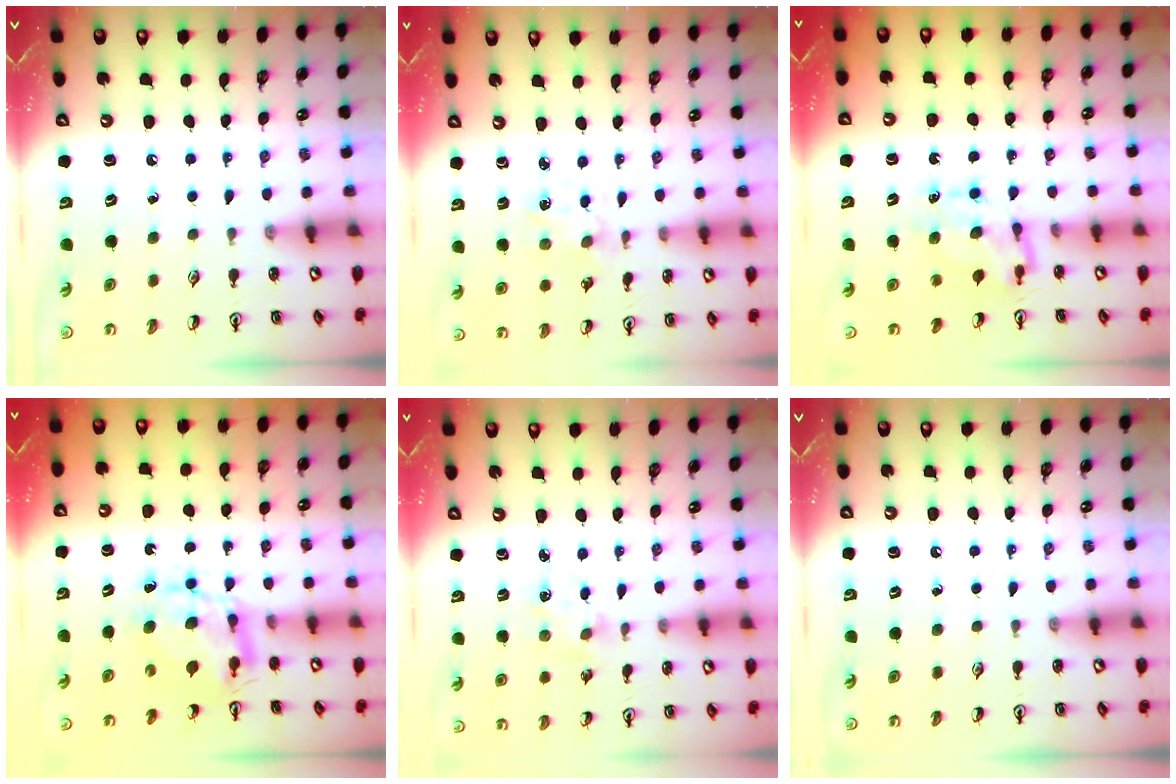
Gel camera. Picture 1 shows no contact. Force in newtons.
{"total": 1.4, "press": 1.4, "slide": 0.2}
{"total": 6.6, "press": 6.5, "slide": 0.6}
{"total": 7.2, "press": 7.2, "slide": 0.6}
{"total": 1.8, "press": 1.7, "slide": 0.3}
{"total": 0.0}